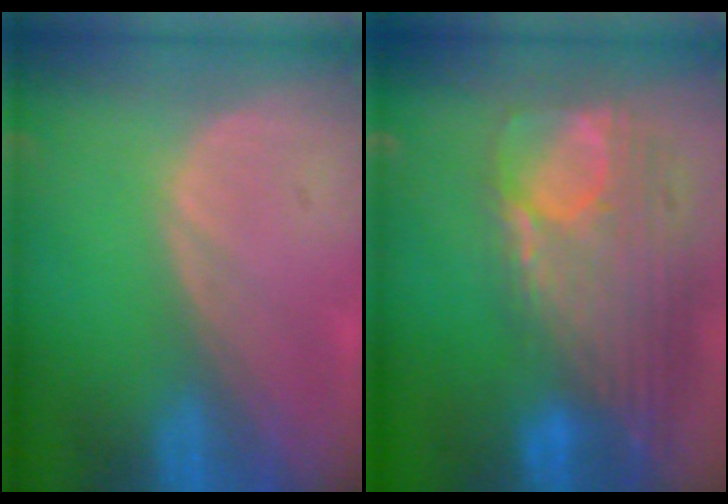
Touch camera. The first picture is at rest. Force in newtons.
{"total": 12.6, "press": 10.7, "slide": 6.7}